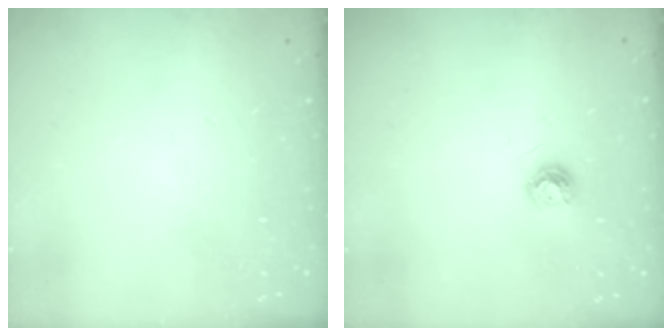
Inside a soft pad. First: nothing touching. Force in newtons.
{"total": 5.9, "press": 5.9, "slide": 0.5}